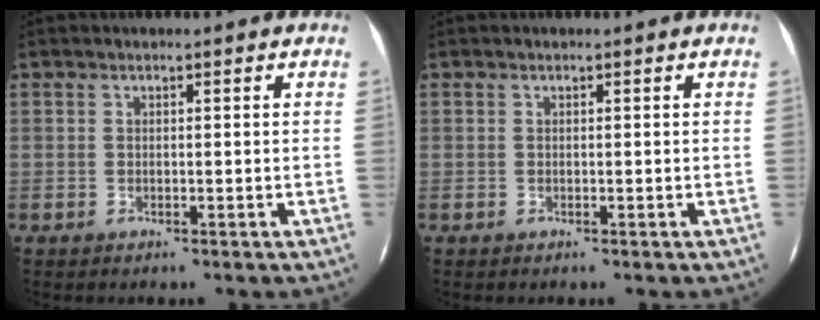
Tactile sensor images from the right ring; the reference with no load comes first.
{"total": 0.0}